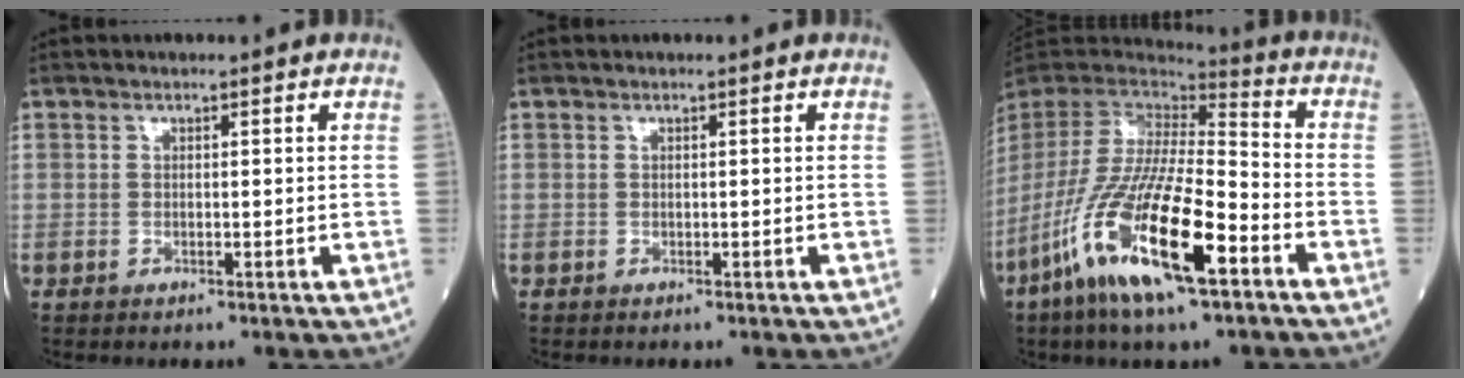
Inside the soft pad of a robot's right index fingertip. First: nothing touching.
{"total": 0.0}
{"total": 20.6, "force": [-10.3, 3.2, 17.6], "torque": [-0.375, -0.055, -0.198]}